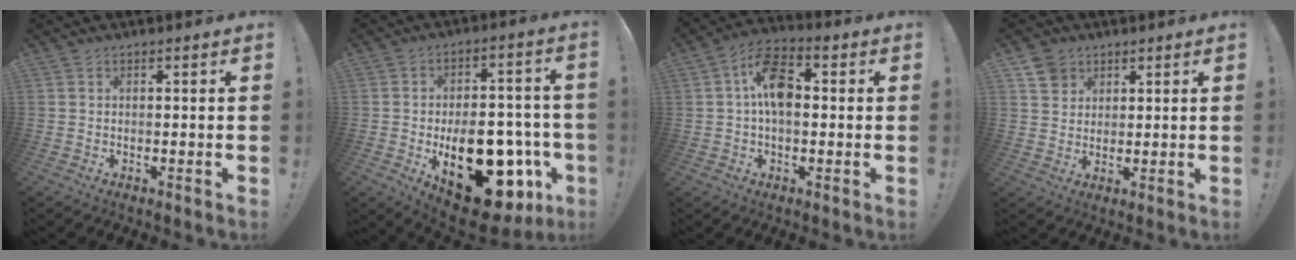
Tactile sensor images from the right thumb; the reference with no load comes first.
{"total": 23.3, "force": [-8.1, 12.9, 17.7], "torque": [-0.244, 0.046, -0.107]}
{"total": 11.5, "force": [1.1, 7.1, 9.0], "torque": [-0.148, 0.016, 0.023]}
{"total": 5.3, "force": [3.3, 4.0, 0.8], "torque": [-0.007, -0.018, 0.063]}